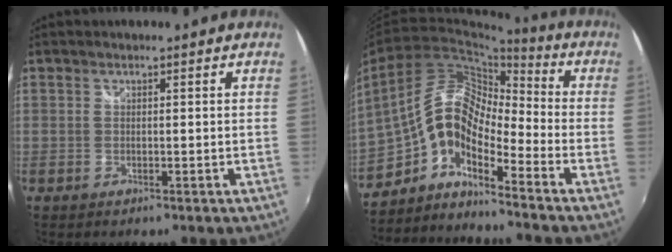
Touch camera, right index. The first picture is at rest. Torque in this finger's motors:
{"motor_torque": [1.10, -1.03, 0.70, 0.16]}